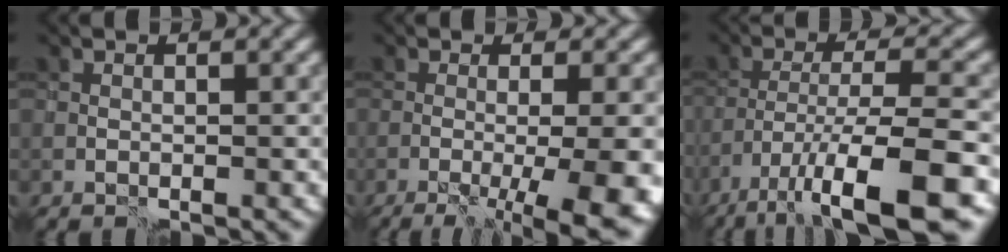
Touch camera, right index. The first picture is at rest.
{"total": 9.4, "force": [-3.1, 2.4, 8.6], "torque": [-0.088, -0.013, -0.038]}
{"total": 10.4, "force": [-7.3, 1.3, 7.3], "torque": [-0.122, 0.005, -0.120]}